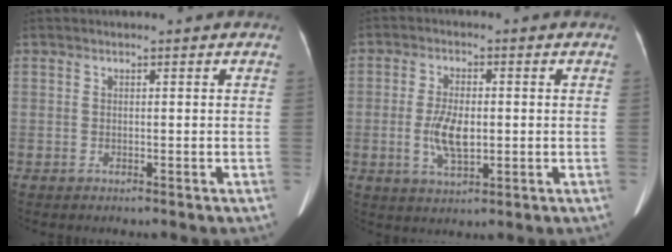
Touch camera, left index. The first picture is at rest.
{"total": 6.2, "force": [-0.8, 2.6, 5.6], "torque": [-0.119, 0.001, -0.010]}